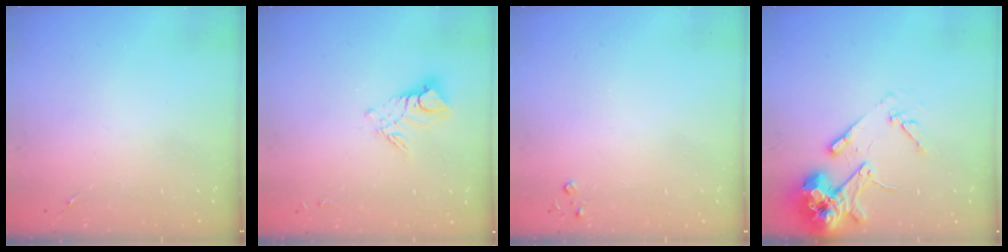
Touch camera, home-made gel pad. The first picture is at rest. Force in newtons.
{"total": 9.7, "press": 9.6, "slide": 0.8}
{"total": 2.6, "press": 2.6, "slide": 0.3}
{"total": 14.9, "press": 14.7, "slide": 2.3}